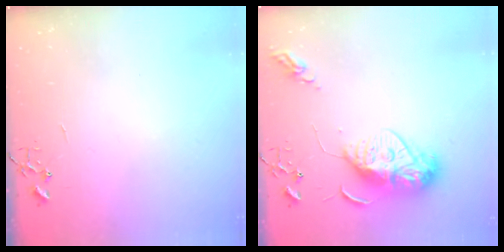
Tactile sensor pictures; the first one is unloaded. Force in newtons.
{"total": 12.9, "press": 12.8, "slide": 1.3}